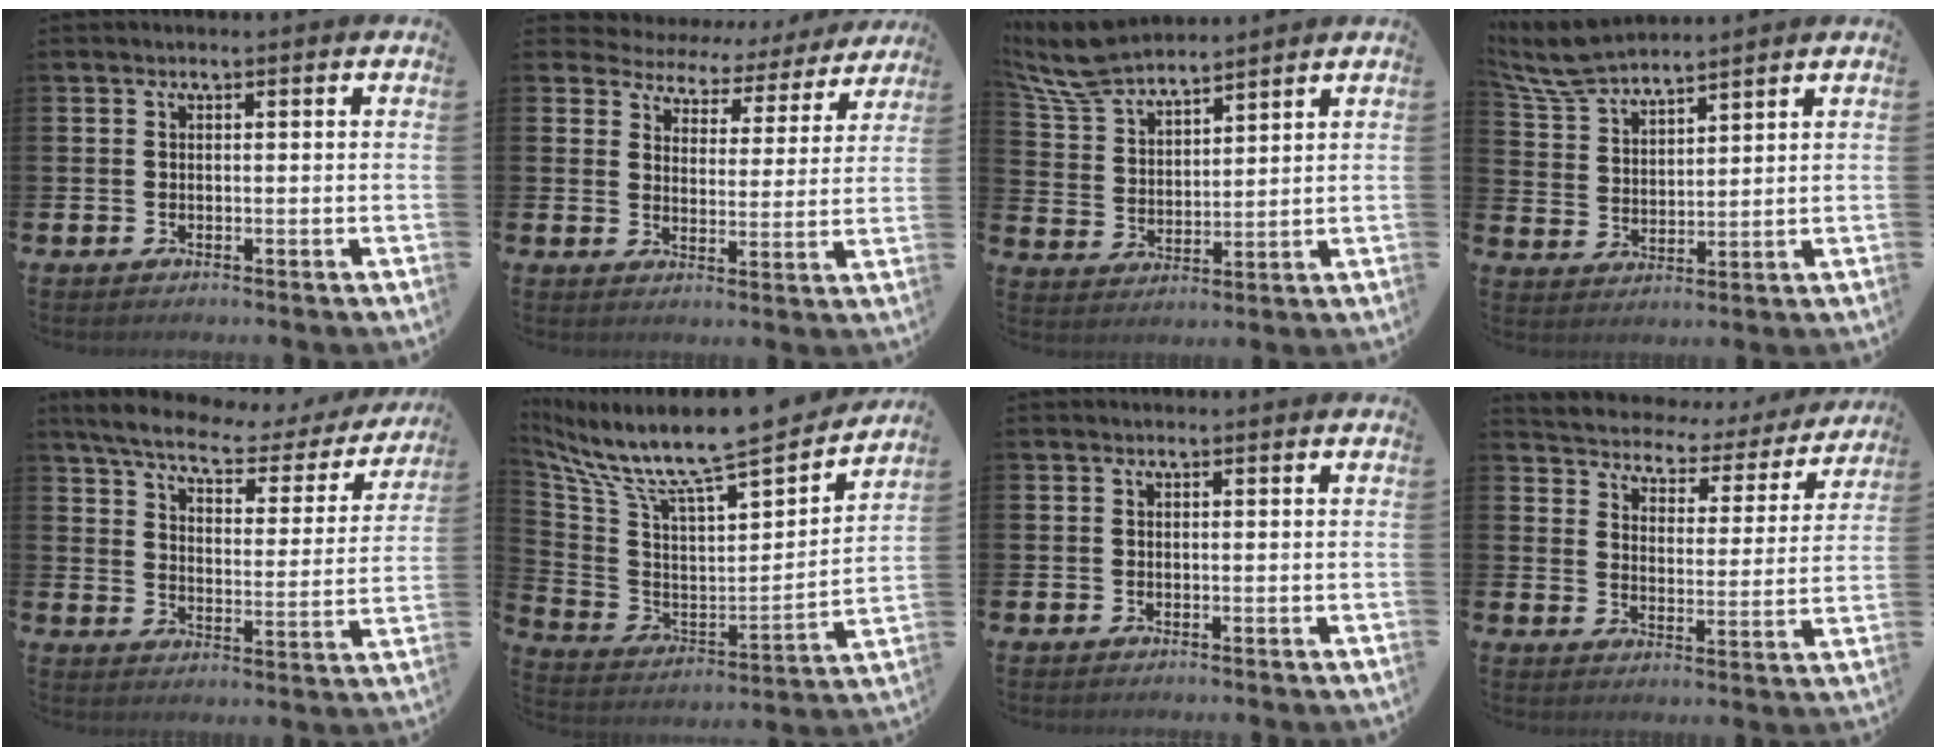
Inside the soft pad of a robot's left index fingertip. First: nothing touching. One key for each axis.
{"total": 4.9, "fx": 4.5, "fy": 2.1, "fz": 0.0, "tx": -0.023, "ty": -0.041, "tz": 0.071}
{"total": 8.1, "fx": 7.6, "fy": 1.6, "fz": 2.3, "tx": -0.082, "ty": -0.035, "tz": 0.139}
{"total": 7.2, "fx": 6.8, "fy": 1.2, "fz": 1.9, "tx": -0.069, "ty": -0.026, "tz": 0.126}
{"total": 6.7, "fx": 5.4, "fy": 1.8, "fz": 3.5, "tx": -0.085, "ty": -0.035, "tz": 0.084}
{"total": 10.2, "fx": 8.8, "fy": 1.2, "fz": 5.0, "tx": -0.134, "ty": -0.076, "tz": 0.143}
{"total": 0.0}
{"total": 4.1, "fx": 3.8, "fy": 1.4, "fz": 0.2, "tx": -0.031, "ty": -0.037, "tz": 0.058}